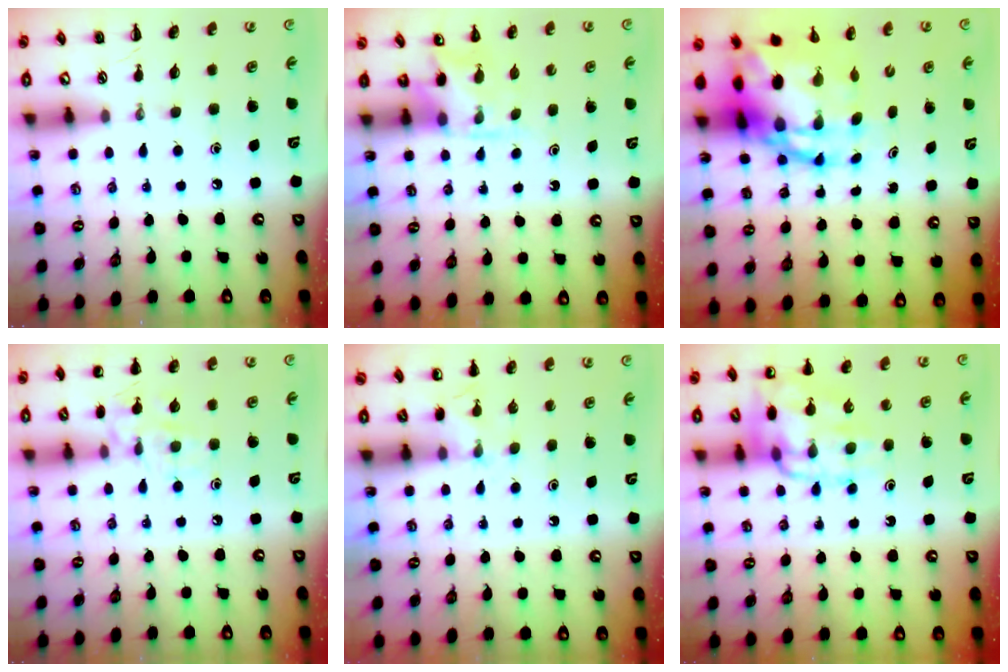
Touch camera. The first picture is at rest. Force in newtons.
{"total": 4.5, "press": 4.3, "slide": 1.3}
{"total": 11.4, "press": 10.9, "slide": 3.2}
{"total": 9.9, "press": 9.8, "slide": 1.6}
{"total": 5.2, "press": 5.0, "slide": 1.5}
{"total": 14.2, "press": 14.1, "slide": 1.8}